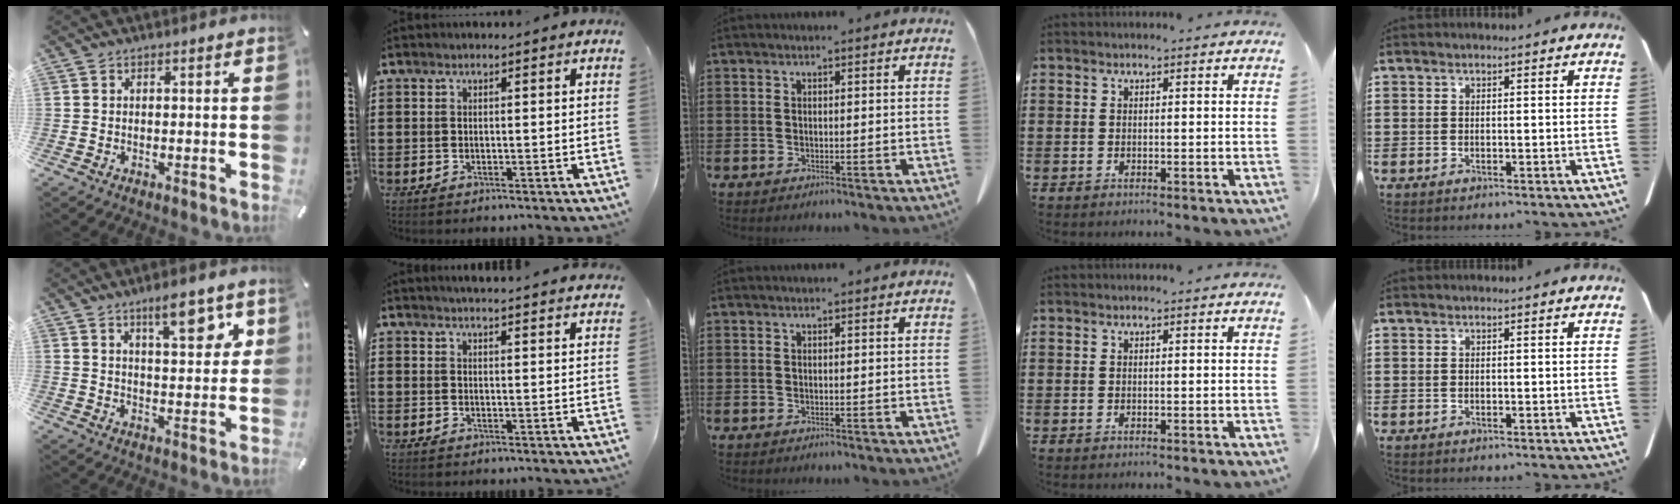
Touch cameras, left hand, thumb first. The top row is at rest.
{"thumb": {"total": 10.3, "force": [6.3, 3.8, 7.2], "torque": [-0.090, -0.036, 0.099]}, "index": {"total": 2.7, "force": [2.7, -0.5, 0.0], "torque": [-0.008, -0.012, 0.049]}}